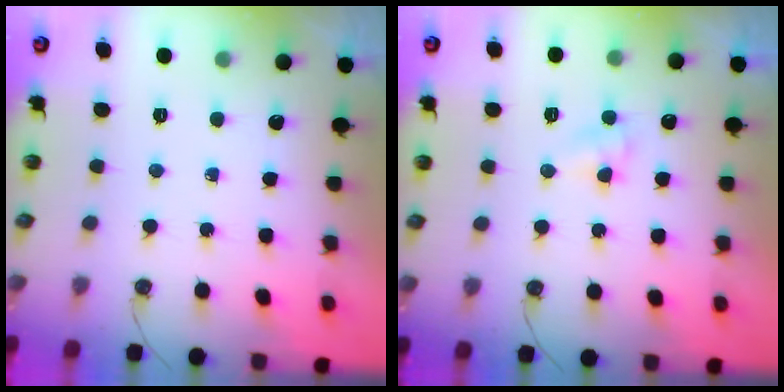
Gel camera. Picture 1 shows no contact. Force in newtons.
{"total": 4.8, "press": 4.8, "slide": 0.3}